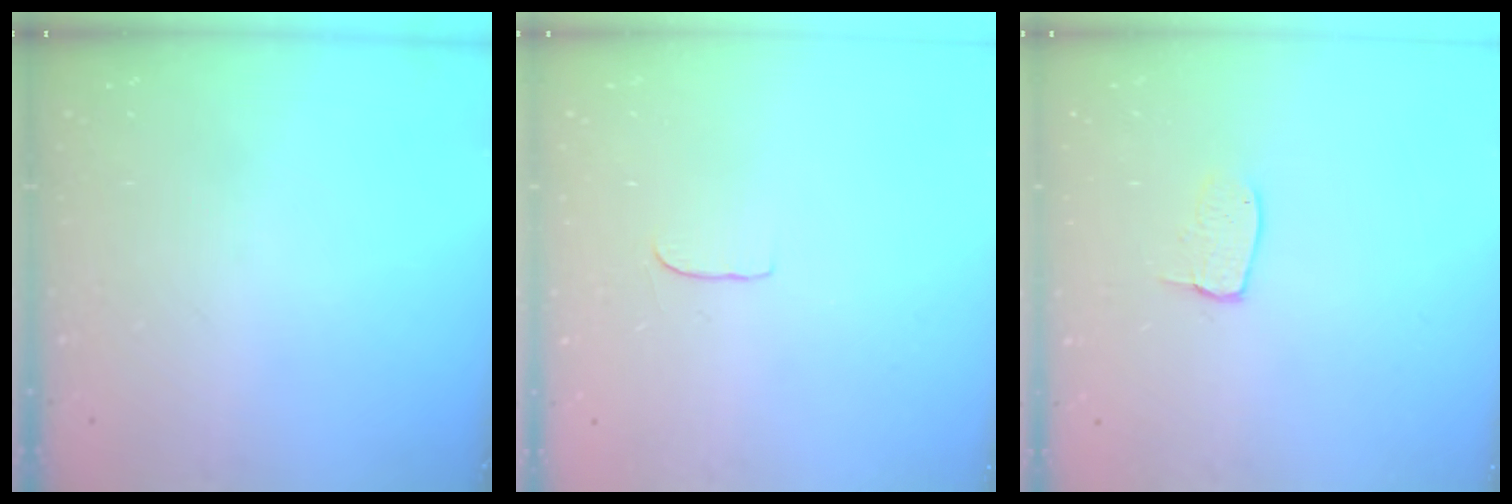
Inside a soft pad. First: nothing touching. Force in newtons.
{"total": 4.1, "press": 4.1, "slide": 0.3}
{"total": 5.2, "press": 5.2, "slide": 0.3}